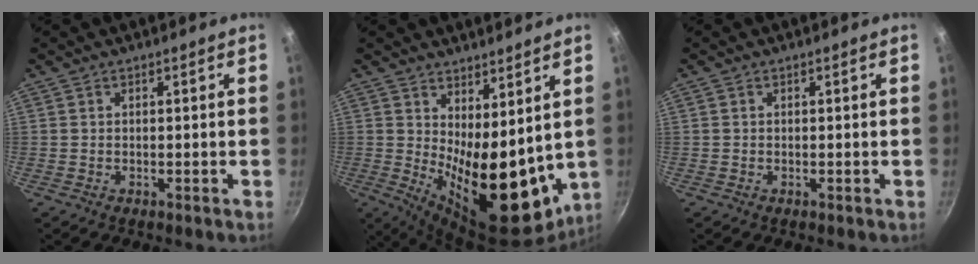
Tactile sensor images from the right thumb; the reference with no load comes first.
{"total": 17.7, "force": [2.5, 8.2, 15.5], "torque": [-0.183, -0.045, 0.060]}
{"total": 0.0}